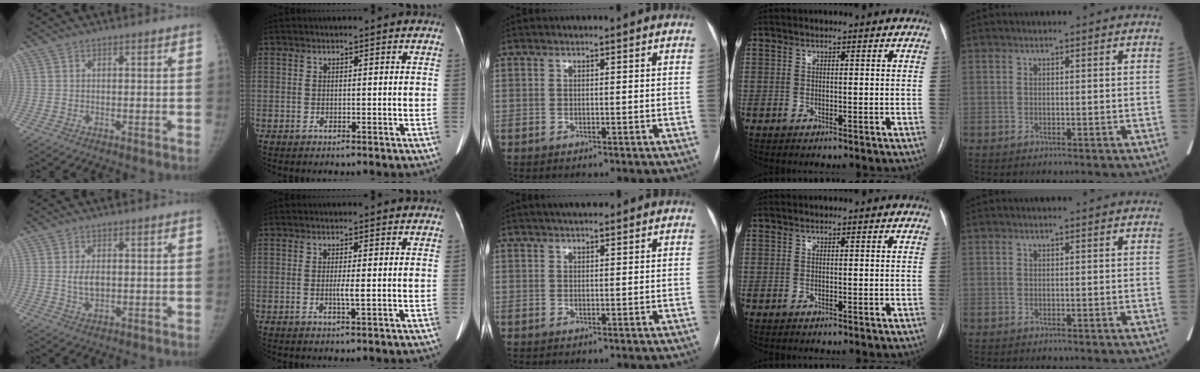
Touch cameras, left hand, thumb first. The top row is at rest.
{"thumb": {"total": 3.5, "force": [0.3, 2.1, 2.7], "torque": [-0.049, -0.006, 0.010]}, "index": {"total": 1.6, "force": [-0.5, -0.3, 1.5], "torque": [-0.035, -0.002, -0.005]}, "middle": {"total": 3.8, "force": [3.1, 0.7, 2.0], "torque": [-0.030, 0.022, 0.049]}}